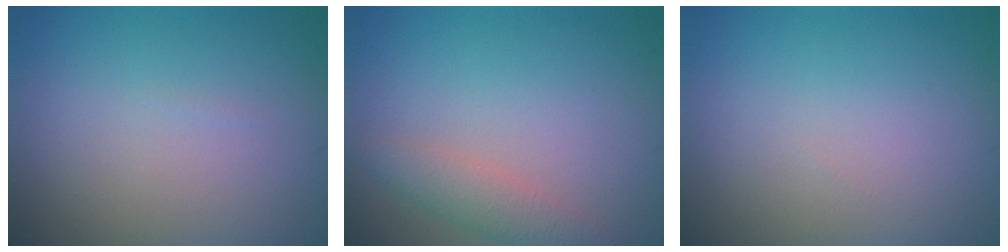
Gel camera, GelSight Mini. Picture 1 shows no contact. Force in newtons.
{"total": 2.3, "press": 2.3, "slide": 0.1}
{"total": 0.0}